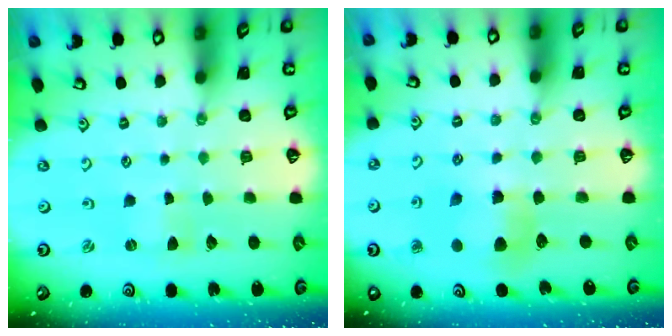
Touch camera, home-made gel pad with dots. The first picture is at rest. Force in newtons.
{"total": 7.6, "press": 7.5, "slide": 1.1}